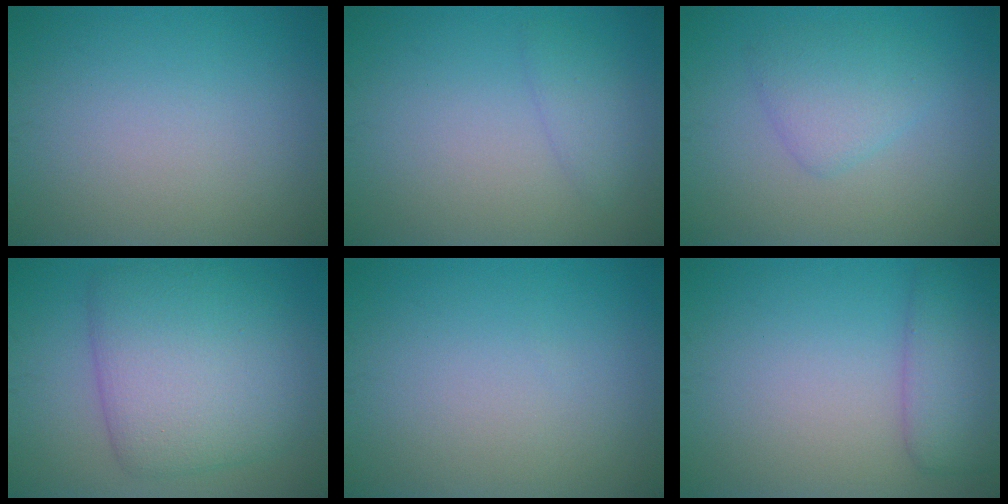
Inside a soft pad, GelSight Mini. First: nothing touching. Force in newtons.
{"total": 1.5, "press": 1.5, "slide": 0.2}
{"total": 2.6, "press": 2.6, "slide": 0.3}
{"total": 8.5, "press": 8.5, "slide": 0.3}
{"total": 0.0}
{"total": 3.8, "press": 3.8, "slide": 0.1}